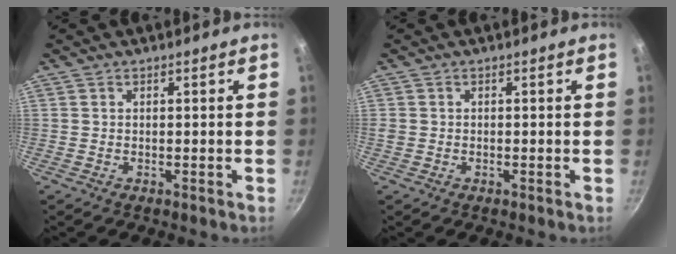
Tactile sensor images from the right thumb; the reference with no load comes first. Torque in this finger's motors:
{"motor_torque": [0.20, -0.02, -0.02, -0.28, -0.01]}